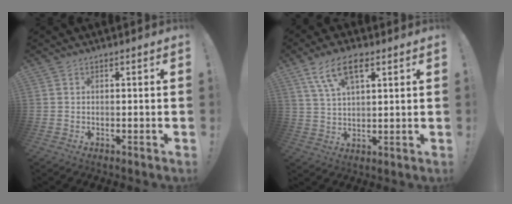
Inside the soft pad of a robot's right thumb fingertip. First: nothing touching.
{"total": 10.6, "force": [5.4, 4.8, 7.7], "torque": [-0.143, -0.001, 0.102]}